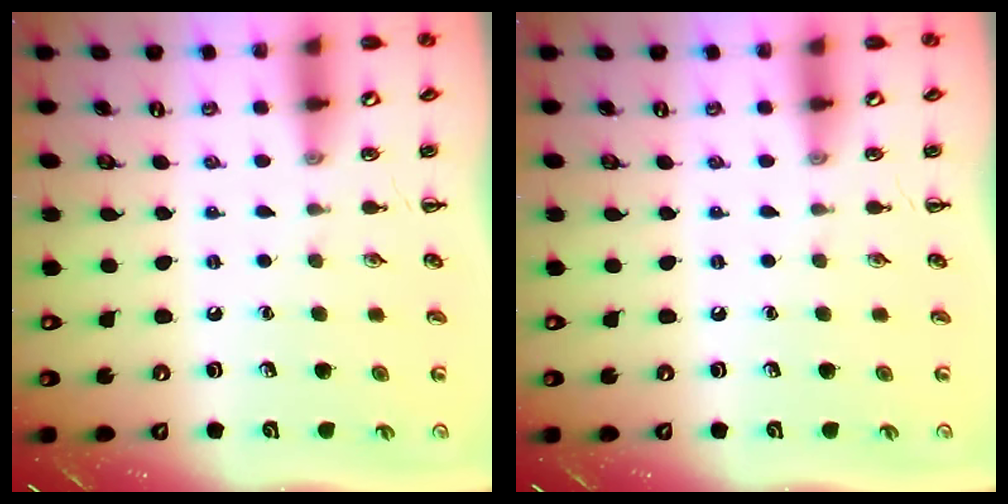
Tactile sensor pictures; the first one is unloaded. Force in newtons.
{"total": 0.0}